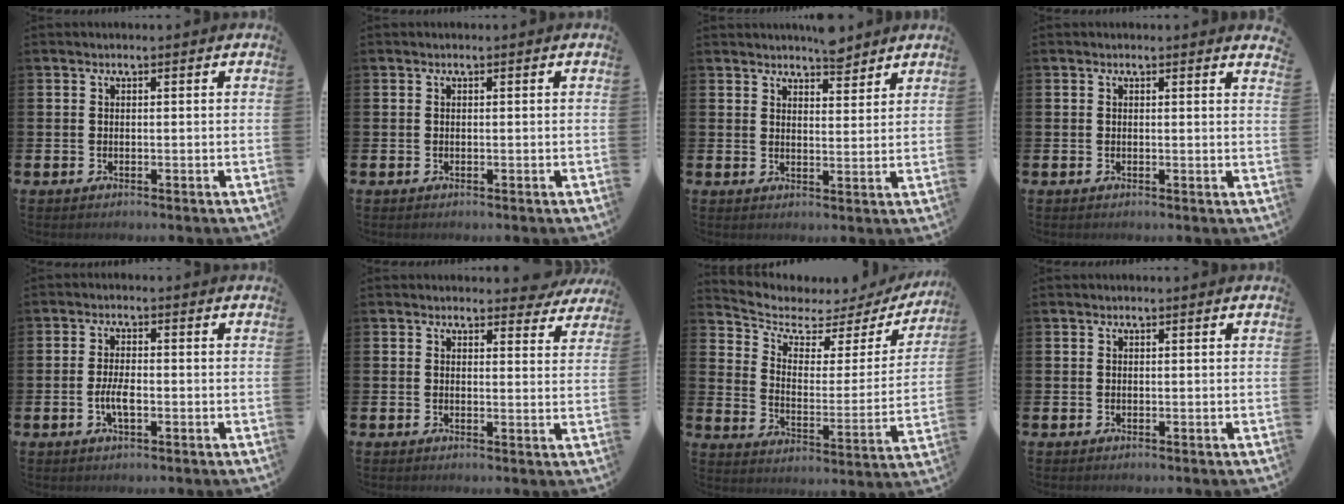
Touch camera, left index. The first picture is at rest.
{"total": 0.0}
{"total": 4.6, "force": [4.5, 0.8, 0.1], "torque": [0.005, -0.027, 0.083]}
{"total": 0.7, "force": [0.7, -0.1, 0.1], "torque": [0.006, -0.003, 0.011]}
{"total": 3.2, "force": [-0.8, 1.2, 2.9], "torque": [-0.047, 0.001, -0.017]}
{"total": 2.6, "force": [2.5, 0.8, 0.3], "torque": [0.005, -0.011, 0.040]}
{"total": 4.7, "force": [3.8, 2.3, 1.5], "torque": [-0.060, -0.035, 0.056]}
{"total": 0.0}